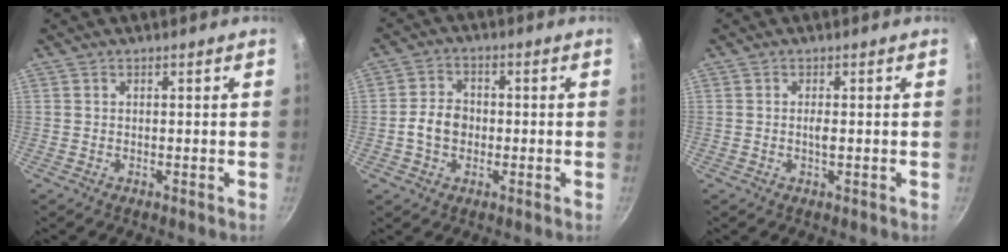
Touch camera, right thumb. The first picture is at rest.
{"total": 6.0, "force": [-1.0, 4.7, 3.6], "torque": [-0.047, 0.020, -0.024]}
{"total": 1.7, "force": [0.1, 0.3, 1.7], "torque": [-0.035, -0.003, 0.002]}